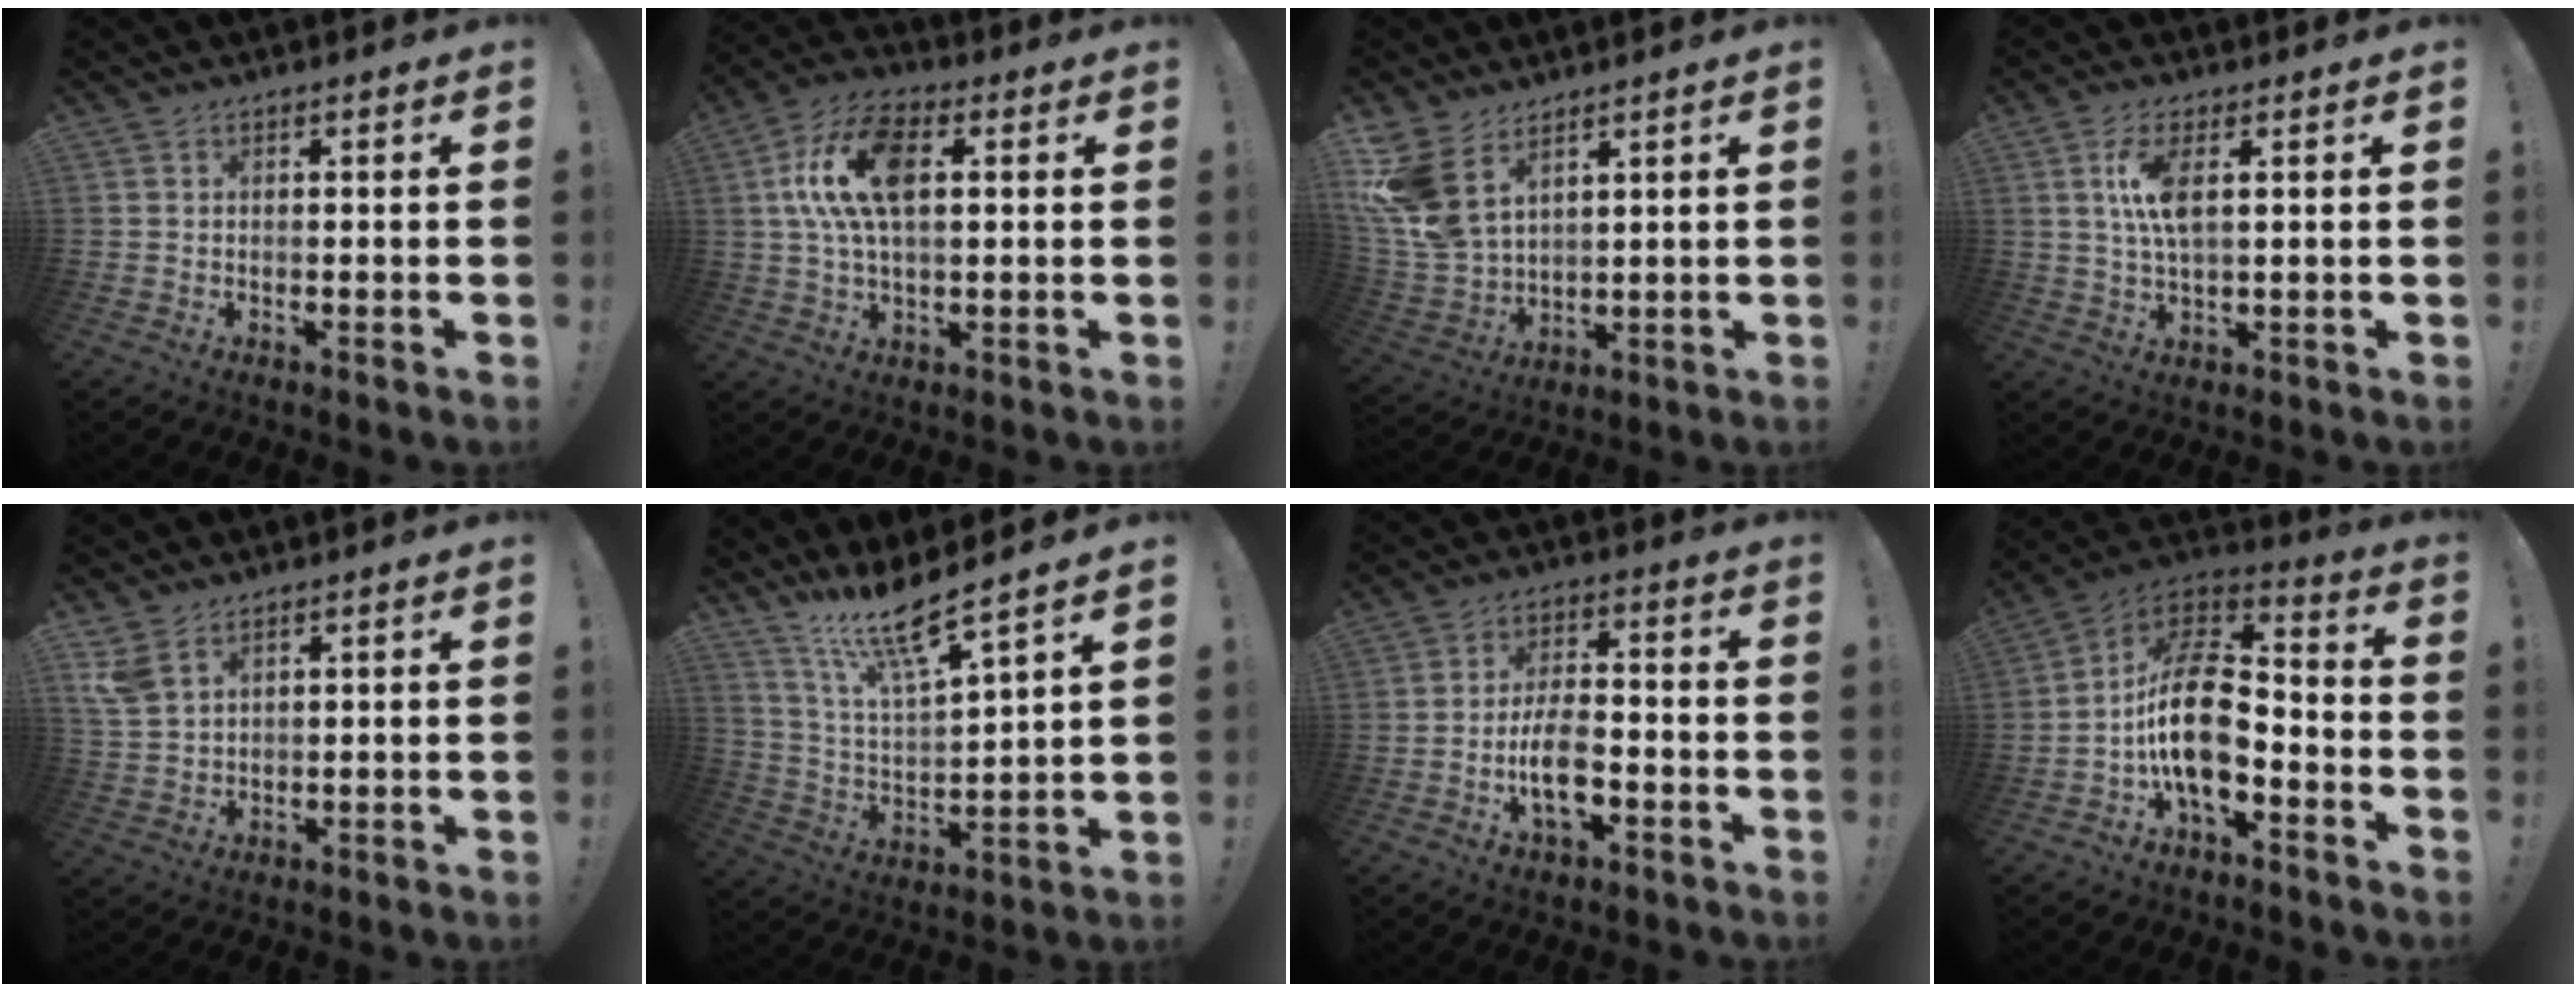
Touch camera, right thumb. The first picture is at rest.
{"total": 15.2, "force": [3.1, 8.2, 12.4], "torque": [-0.224, 0.007, 0.056]}
{"total": 12.7, "force": [6.8, 7.9, 7.4], "torque": [-0.160, -0.043, 0.132]}
{"total": 8.4, "force": [2.2, 2.9, 7.6], "torque": [-0.143, -0.008, 0.032]}
{"total": 6.0, "force": [3.8, 3.3, 3.2], "torque": [-0.070, -0.013, 0.076]}
{"total": 12.8, "force": [10.5, 0.8, 7.3], "torque": [-0.142, -0.073, 0.174]}
{"total": 10.1, "force": [-3.1, 5.1, 8.1], "torque": [-0.149, 0.010, -0.055]}
{"total": 18.3, "force": [-3.3, 10.4, 14.7], "torque": [-0.275, 0.028, -0.048]}